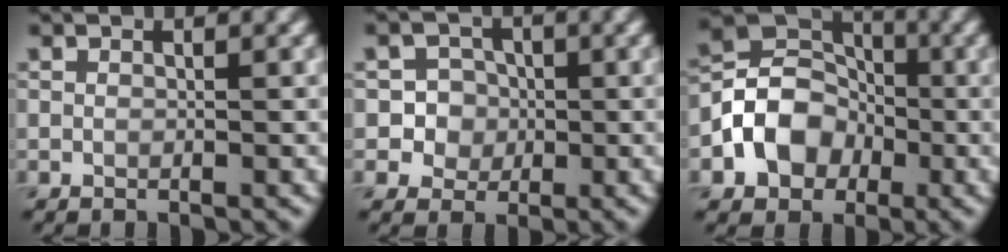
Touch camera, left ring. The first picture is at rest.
{"total": 3.5, "force": [-0.2, 3.4, 0.6], "torque": [0.007, 0.016, -0.006]}
{"total": 5.9, "force": [-2.0, 4.8, 3.0], "torque": [-0.042, 0.005, -0.045]}